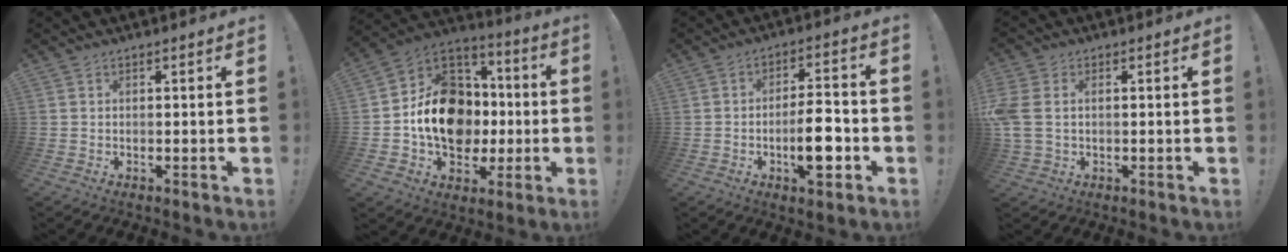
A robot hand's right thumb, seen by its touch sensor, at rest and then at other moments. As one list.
[{"total": 19.9, "force": [-2.0, 15.7, 12.0], "torque": [-0.189, 0.029, -0.020]}, {"total": 11.0, "force": [-3.5, 4.2, 9.5], "torque": [-0.148, 0.011, -0.061]}, {"total": 6.3, "force": [0.7, 4.6, 4.3], "torque": [-0.102, 0.000, 0.014]}]